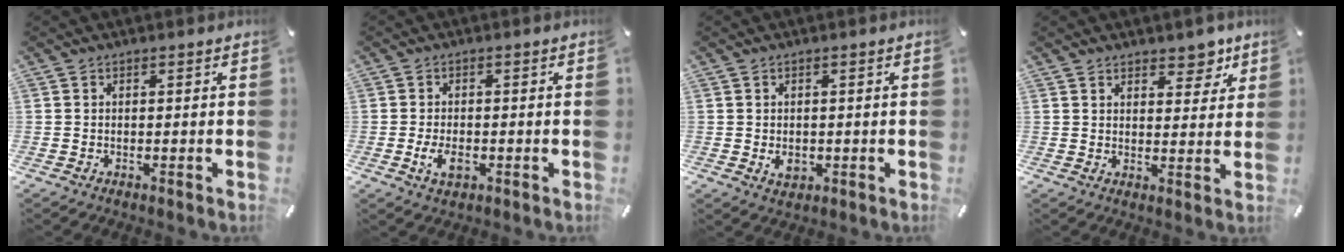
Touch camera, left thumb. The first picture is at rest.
{"total": 4.0, "force": [-1.1, 2.3, 3.1], "torque": [-0.073, -0.002, -0.022]}
{"total": 2.9, "force": [-0.5, 2.2, 1.8], "torque": [-0.032, -0.003, -0.011]}
{"total": 5.7, "force": [4.3, 3.2, 2.0], "torque": [-0.004, -0.028, 0.068]}